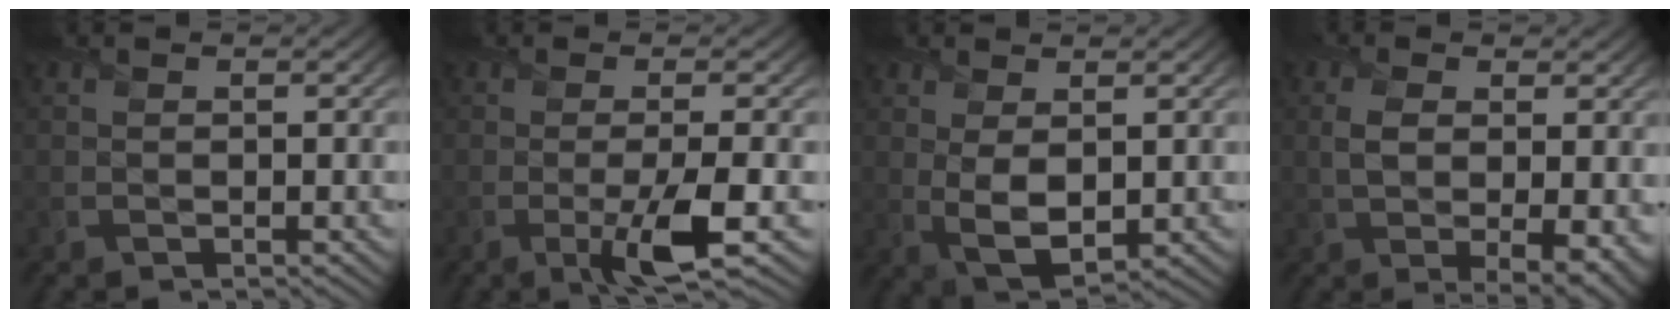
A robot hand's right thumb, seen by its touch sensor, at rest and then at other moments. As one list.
[{"total": 5.3, "force": [-1.6, 0.7, 5.0], "torque": [-0.091, 0.001, -0.030]}, {"total": 4.8, "force": [0.6, 2.5, 4.0], "torque": [-0.094, -0.005, 0.018]}, {"total": 7.2, "force": [0.2, 3.5, 6.3], "torque": [-0.124, -0.011, 0.010]}]